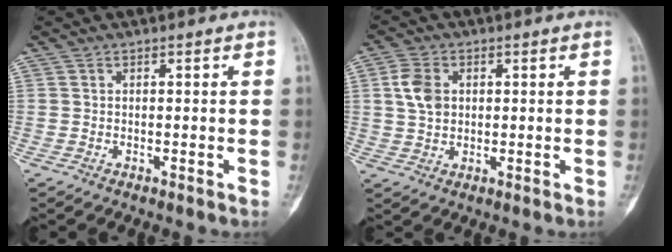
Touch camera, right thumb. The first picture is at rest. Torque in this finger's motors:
{"motor_torque": [0.00, 0.87, 0.70, 0.13, 0.01]}